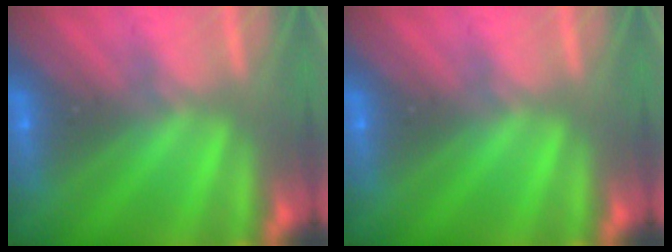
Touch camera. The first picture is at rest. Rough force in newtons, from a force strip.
{"total": 0.0}